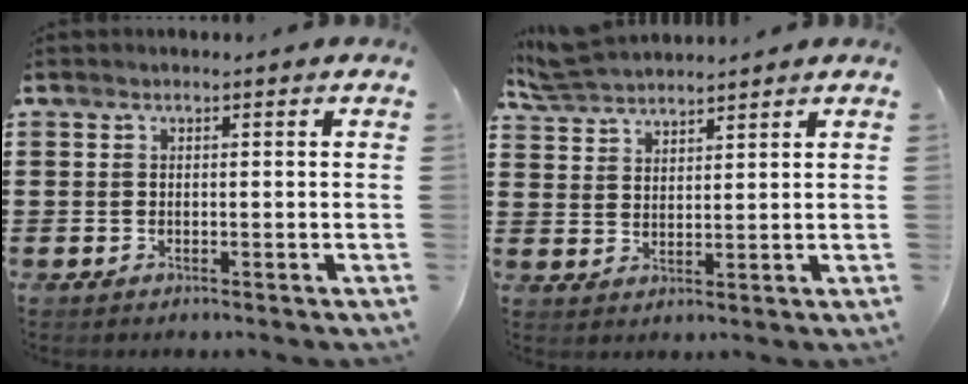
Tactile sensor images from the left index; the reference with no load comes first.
{"total": 5.2, "force": [5.0, 0.8, 1.1], "torque": [-0.040, -0.011, 0.096]}